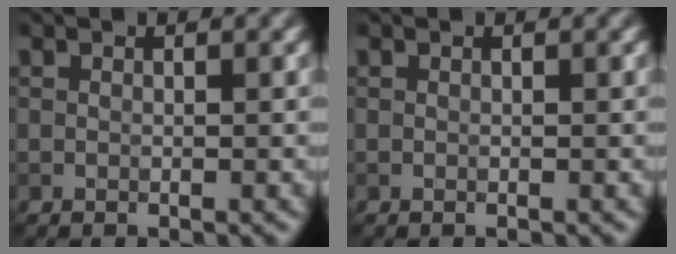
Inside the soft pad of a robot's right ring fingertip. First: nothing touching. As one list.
[{"total": 0.0}]